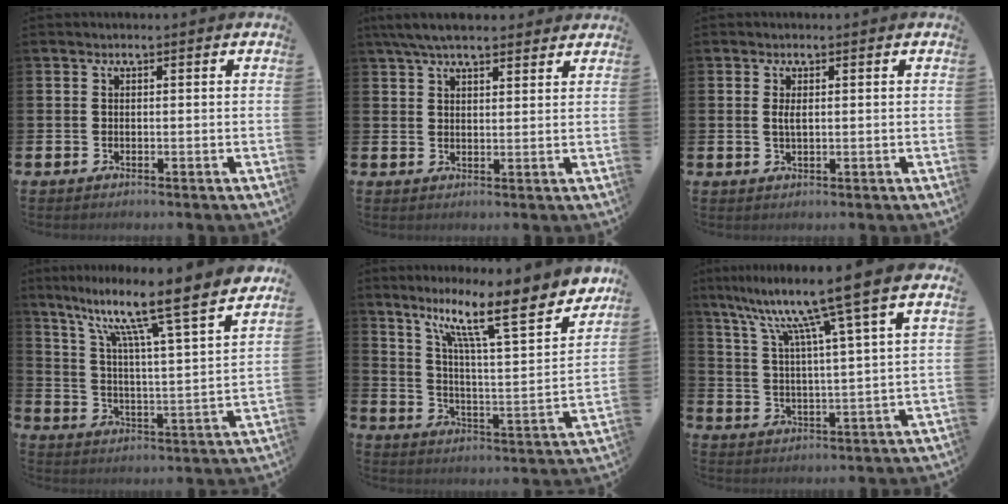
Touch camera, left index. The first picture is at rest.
{"total": 5.7, "force": [5.1, 1.3, 2.2], "torque": [-0.055, -0.011, 0.094]}
{"total": 1.7, "force": [0.4, 0.6, 1.6], "torque": [-0.027, 0.000, 0.005]}
{"total": 10.7, "force": [8.7, 0.5, 6.2], "torque": [-0.133, -0.074, 0.133]}
{"total": 13.7, "force": [9.5, 2.5, 9.5], "torque": [-0.175, -0.058, 0.148]}
{"total": 11.0, "force": [8.5, -0.2, 7.0], "torque": [-0.152, -0.051, 0.132]}